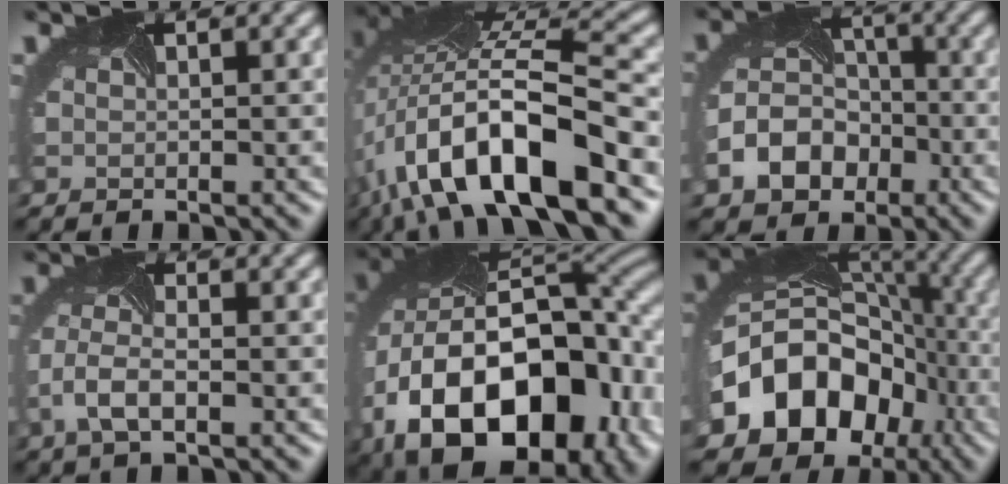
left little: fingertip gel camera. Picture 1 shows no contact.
{"total": 14.4, "force": [-5.5, 5.6, 12.1], "torque": [-0.222, 0.016, -0.095]}
{"total": 6.0, "force": [-2.5, 4.9, 2.4], "torque": [-0.051, 0.000, -0.054]}
{"total": 3.1, "force": [-1.3, 1.5, 2.4], "torque": [-0.068, 0.003, -0.029]}
{"total": 19.3, "force": [-4.6, 12.9, 13.6], "torque": [-0.256, -0.015, -0.061]}
{"total": 13.1, "force": [-4.1, 10.7, 6.3], "torque": [-0.135, -0.020, -0.076]}